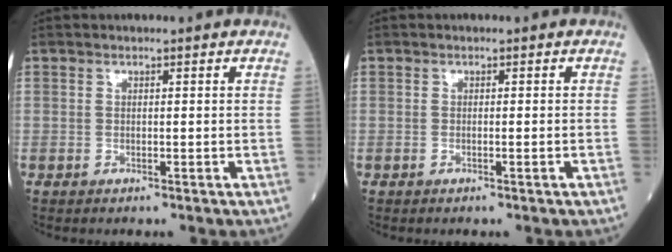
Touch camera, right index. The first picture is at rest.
{"total": 0.5, "force": [-0.3, -0.1, 0.4], "torque": [-0.009, 0.002, -0.005]}